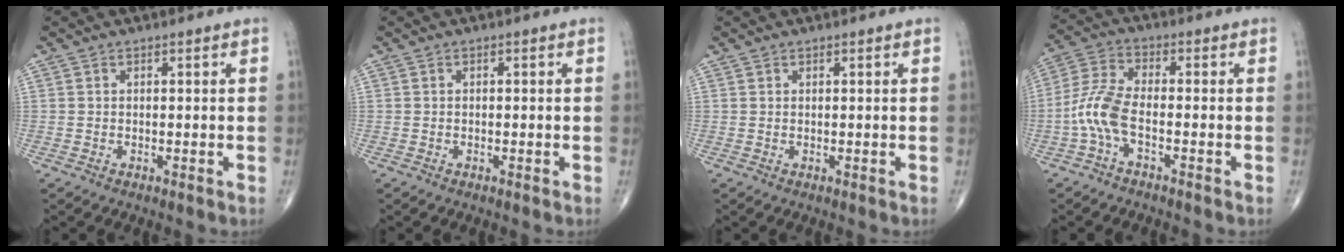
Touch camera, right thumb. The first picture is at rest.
{"total": 0.0}
{"total": 0.0}
{"total": 7.3, "force": [-2.5, 2.7, 6.3], "torque": [-0.154, 0.023, -0.058]}